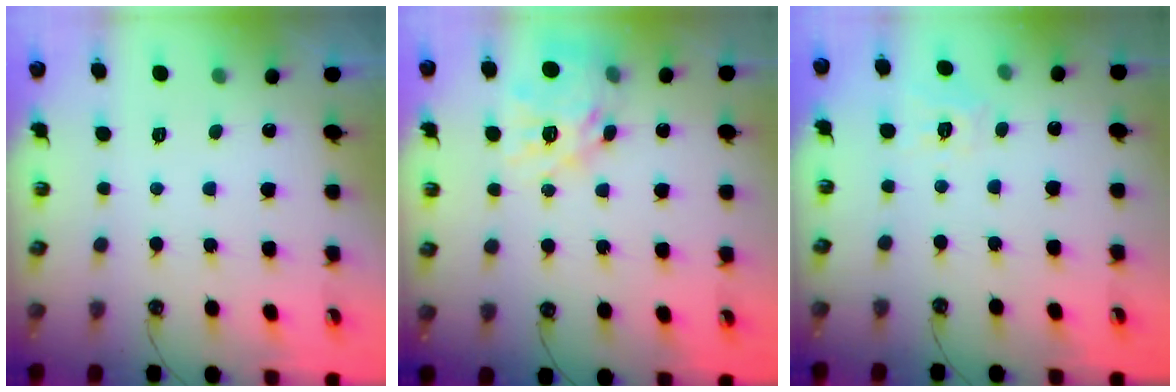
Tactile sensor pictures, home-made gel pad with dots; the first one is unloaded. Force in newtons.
{"total": 15.0, "press": 14.9, "slide": 1.3}
{"total": 7.7, "press": 7.6, "slide": 0.8}